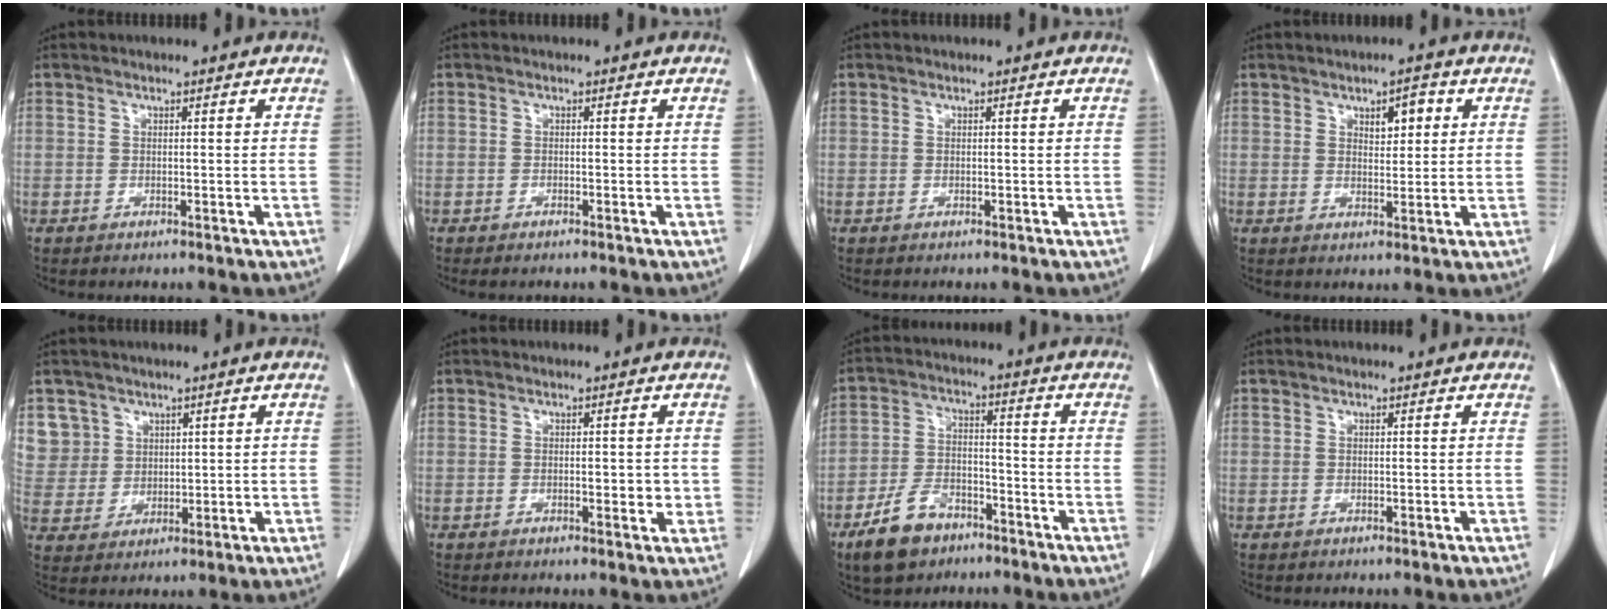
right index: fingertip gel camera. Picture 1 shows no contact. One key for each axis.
{"total": 0.7, "fx": -0.6, "fy": 0.1, "fz": 0.3, "tx": -0.007, "ty": -0.001, "tz": -0.006}
{"total": 0.0}
{"total": 3.7, "fx": 1.6, "fy": 1.6, "fz": 2.9, "tx": -0.043, "ty": 0.003, "tz": 0.024}
{"total": 7.1, "fx": 3.7, "fy": 6.1, "fz": -0.2, "tx": 0.010, "ty": 0.008, "tz": 0.085}
{"total": 2.0, "fx": -0.1, "fy": 0.9, "fz": 1.8, "tx": -0.025, "ty": 0.000, "tz": 0.000}
{"total": 8.9, "fx": -5.9, "fy": 4.9, "fz": 4.5, "tx": -0.096, "ty": 0.003, "tz": -0.102}
{"total": 0.0}